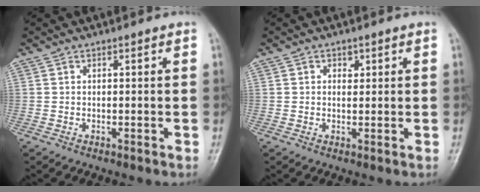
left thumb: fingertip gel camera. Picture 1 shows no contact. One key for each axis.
{"total": 1.6, "fx": 0.6, "fy": 1.2, "fz": 0.8, "tx": -0.002, "ty": -0.001, "tz": 0.007}